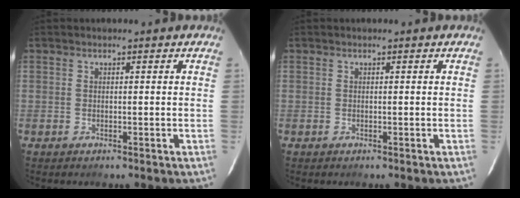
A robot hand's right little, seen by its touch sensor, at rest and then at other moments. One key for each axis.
{"total": 0.0}